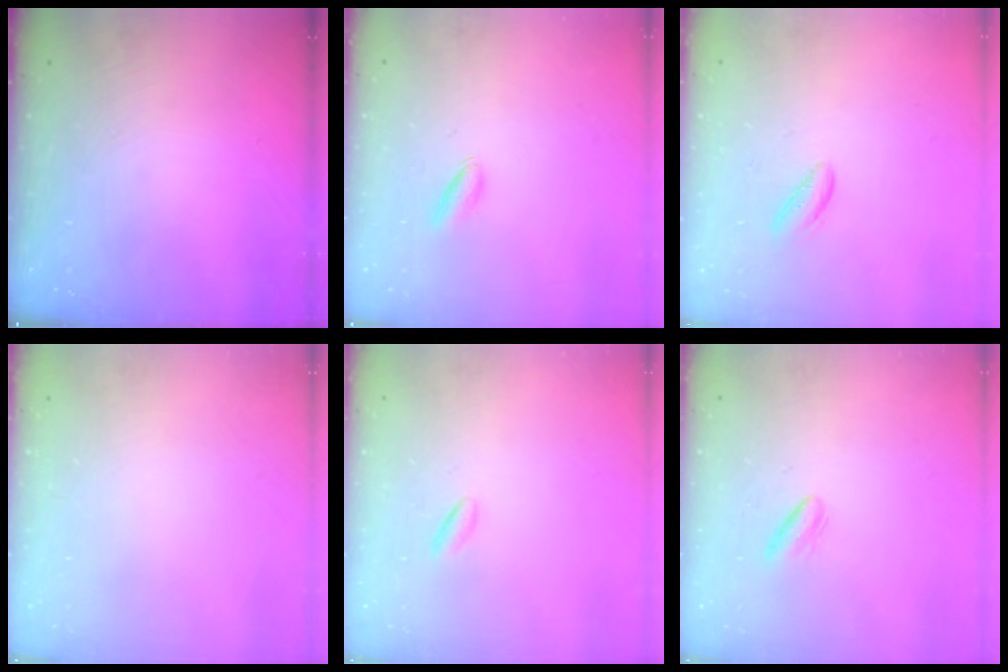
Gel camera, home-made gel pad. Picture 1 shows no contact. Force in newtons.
{"total": 3.1, "press": 2.9, "slide": 1.1}
{"total": 2.1, "press": 2.1, "slide": 0.3}
{"total": 2.1, "press": 2.1, "slide": 0.1}
{"total": 0.8, "press": 0.6, "slide": 0.5}
{"total": 3.3, "press": 3.1, "slide": 1.2}